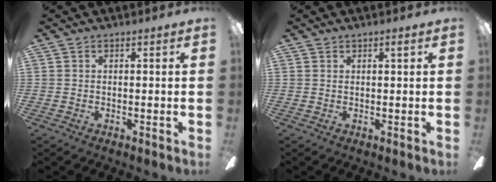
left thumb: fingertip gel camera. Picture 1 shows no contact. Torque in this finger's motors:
{"motor_torque": [0.19, 0.02, 0.35, 0.00, 0.02]}